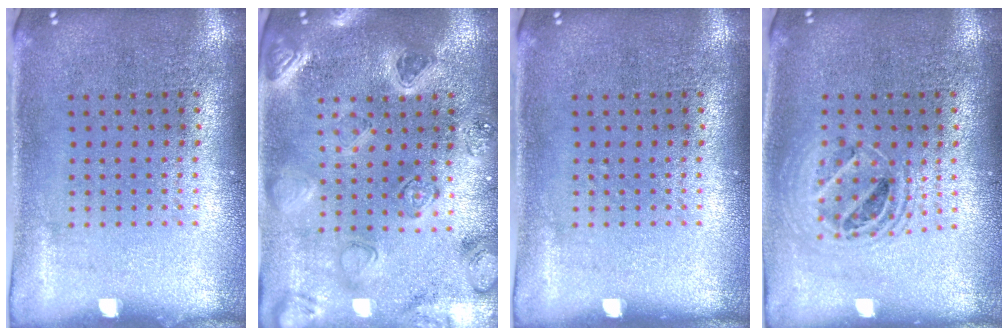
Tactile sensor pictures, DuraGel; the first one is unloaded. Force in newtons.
{"total": 2.3, "press": 2.2, "slide": 0.4}
{"total": 0.0}
{"total": 1.5, "press": 1.3, "slide": 0.7}